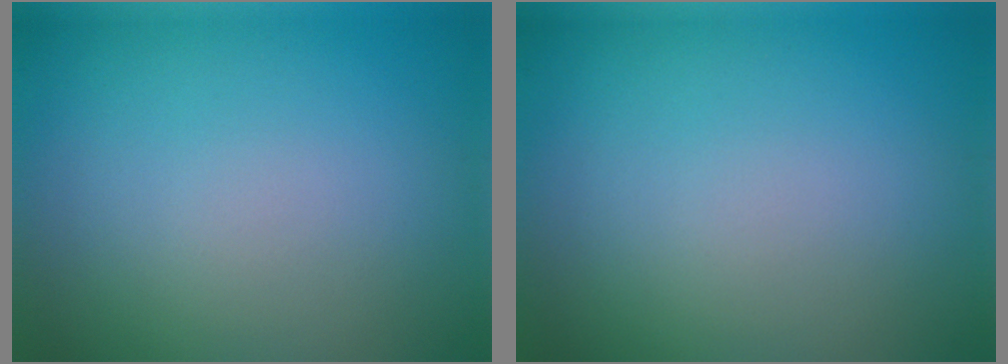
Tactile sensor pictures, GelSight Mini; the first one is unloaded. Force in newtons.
{"total": 0.0}